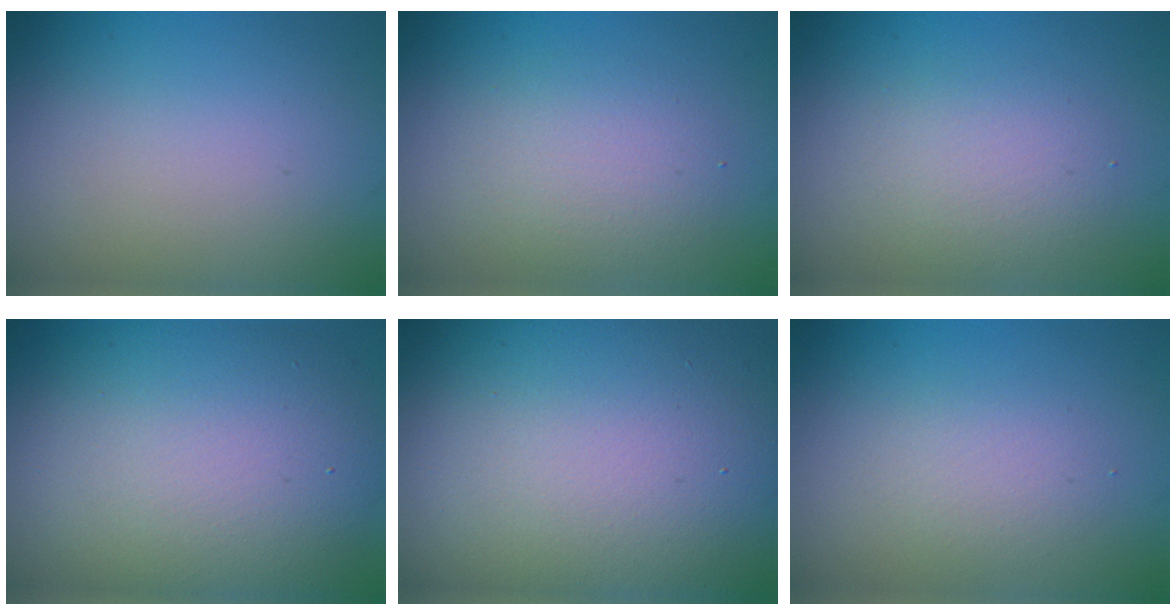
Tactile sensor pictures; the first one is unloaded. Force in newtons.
{"total": 2.8, "press": 2.8, "slide": 0.2}
{"total": 2.7, "press": 2.6, "slide": 0.3}
{"total": 11.1, "press": 11.0, "slide": 1.2}
{"total": 20.2, "press": 20.2, "slide": 1.1}
{"total": 1.9, "press": 1.8, "slide": 0.2}